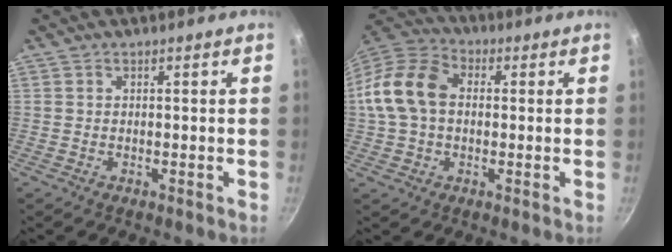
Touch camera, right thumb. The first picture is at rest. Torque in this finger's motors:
{"motor_torque": [0.31, 1.62, 0.67, -0.62, 0.21]}